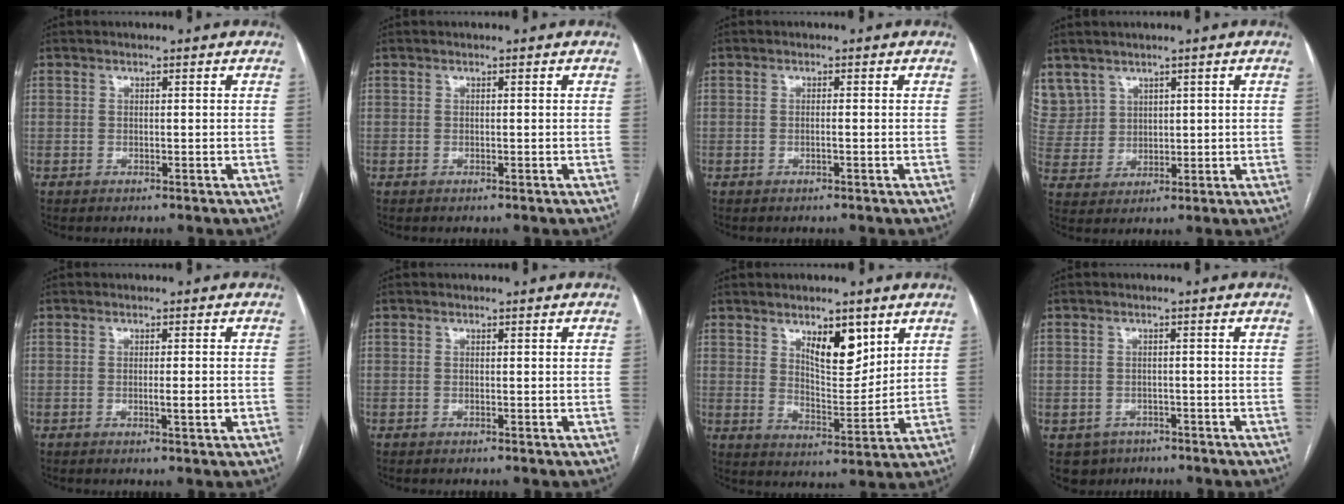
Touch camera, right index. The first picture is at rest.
{"total": 0.0}
{"total": 0.7, "force": [-0.2, -0.1, 0.7], "torque": [-0.013, 0.000, -0.003]}
{"total": 2.7, "force": [1.9, 1.9, 0.6], "torque": [-0.009, 0.006, 0.043]}
{"total": 2.5, "force": [-0.5, 0.1, 2.4], "torque": [-0.040, -0.004, -0.008]}
{"total": 0.0}
{"total": 8.1, "force": [4.5, 3.0, 6.0], "torque": [-0.100, -0.008, 0.080]}
{"total": 4.3, "force": [-2.2, 3.7, 0.3], "torque": [0.000, 0.009, -0.026]}